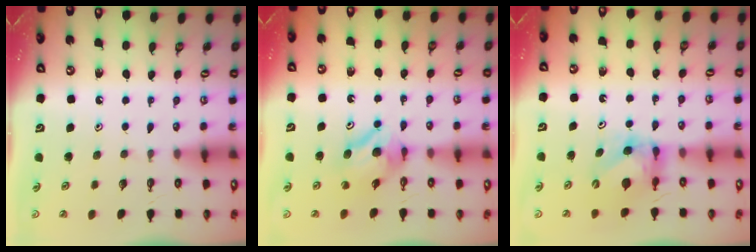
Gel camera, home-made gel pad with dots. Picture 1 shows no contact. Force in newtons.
{"total": 7.7, "press": 7.6, "slide": 0.6}
{"total": 6.1, "press": 6.1, "slide": 0.4}